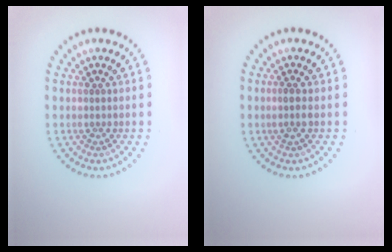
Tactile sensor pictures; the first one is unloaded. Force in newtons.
{"total": 1.1, "press": 1.0, "slide": 0.4}